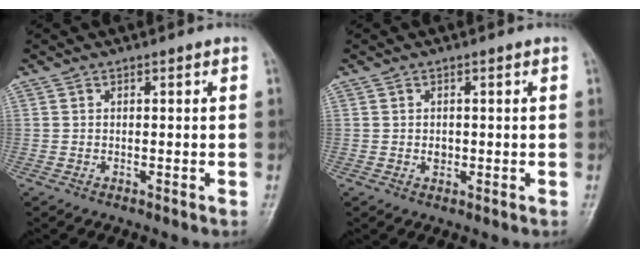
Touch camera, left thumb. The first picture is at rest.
{"total": 1.2, "force": [0.1, 0.9, 0.8], "torque": [-0.009, 0.000, 0.003]}